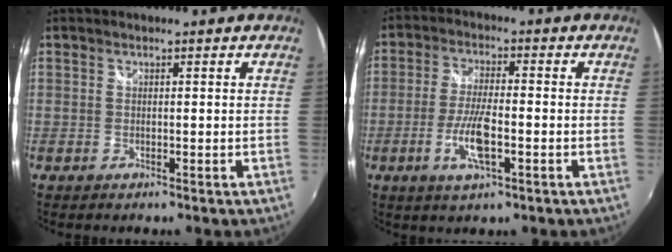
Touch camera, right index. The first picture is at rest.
{"total": 7.6, "force": [-2.7, 1.6, 6.9], "torque": [-0.144, -0.006, -0.052]}